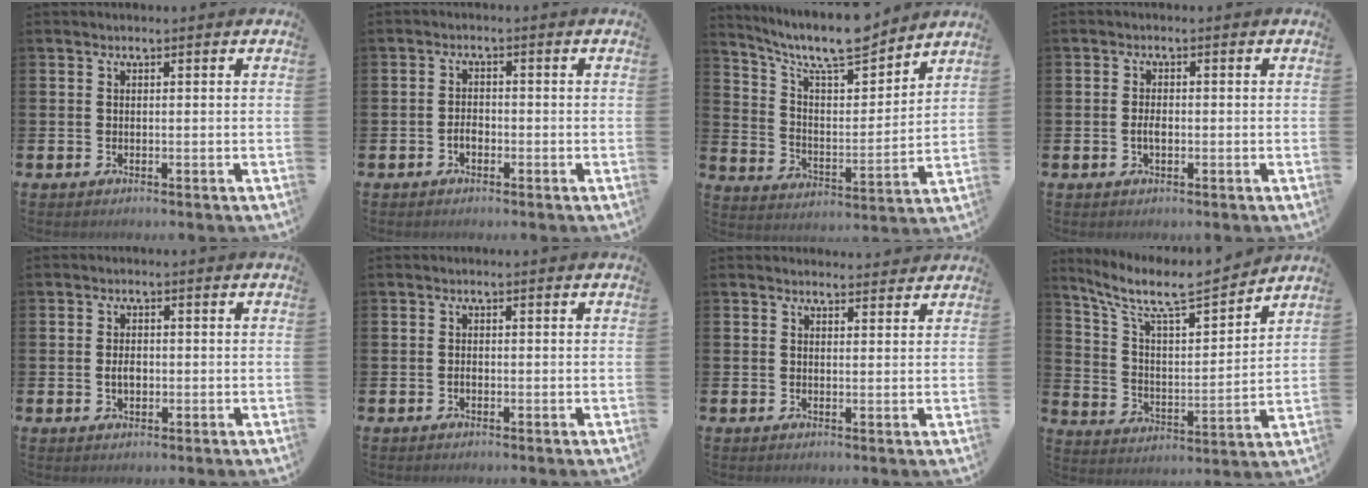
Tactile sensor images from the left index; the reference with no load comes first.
{"total": 1.7, "force": [-0.8, 1.1, 1.1], "torque": [-0.021, 0.005, -0.016]}
{"total": 9.8, "force": [8.9, 2.0, 3.6], "torque": [-0.096, -0.065, 0.155]}
{"total": 1.9, "force": [-0.4, 1.0, 1.6], "torque": [-0.031, 0.002, -0.008]}
{"total": 2.2, "force": [-0.2, 1.4, 1.7], "torque": [-0.024, 0.003, -0.007]}
{"total": 0.6, "force": [-0.3, 0.4, 0.4], "torque": [-0.016, 0.003, -0.005]}
{"total": 2.1, "force": [2.0, 0.4, -0.1], "torque": [0.007, -0.012, 0.035]}
{"total": 9.3, "force": [8.1, 1.6, 4.3], "torque": [-0.116, -0.055, 0.136]}